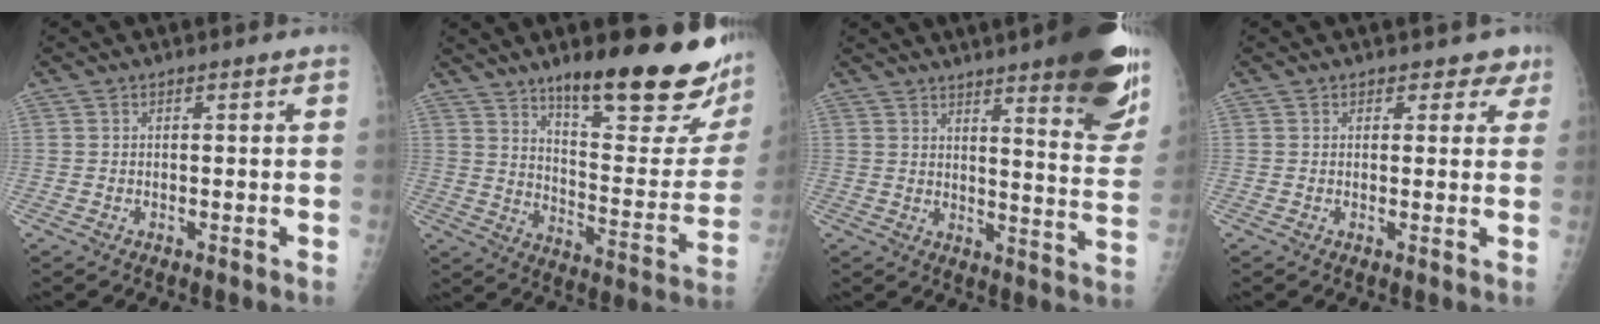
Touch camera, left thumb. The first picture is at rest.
{"total": 25.8, "force": [17.1, 6.2, 18.3], "torque": [-0.222, -0.094, 0.253]}
{"total": 22.1, "force": [14.2, 4.3, 16.3], "torque": [-0.189, -0.072, 0.181]}
{"total": 3.3, "force": [2.3, 2.3, 0.6], "torque": [0.029, -0.010, 0.018]}